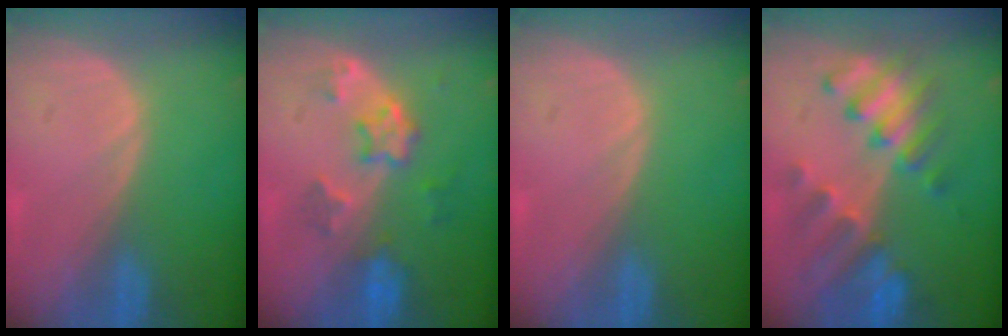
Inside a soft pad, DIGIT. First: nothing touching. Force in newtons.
{"total": 6.1, "press": 5.5, "slide": 2.7}
{"total": 0.0}
{"total": 8.8, "press": 8.4, "slide": 2.8}